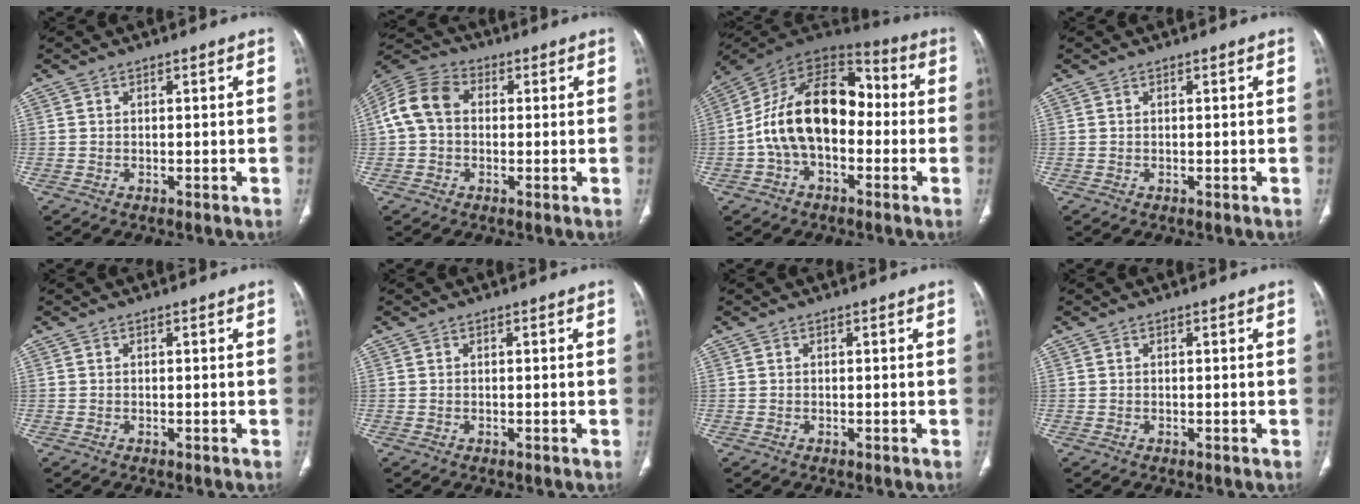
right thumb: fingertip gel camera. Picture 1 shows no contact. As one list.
[{"total": 10.4, "force": [0.8, 7.8, 6.8], "torque": [-0.134, 0.034, 0.004]}, {"total": 18.4, "force": [-1.9, 11.4, 14.3], "torque": [-0.228, 0.052, -0.043]}, {"total": 0.0}, {"total": 0.0}, {"total": 0.0}, {"total": 0.0}, {"total": 0.0}]